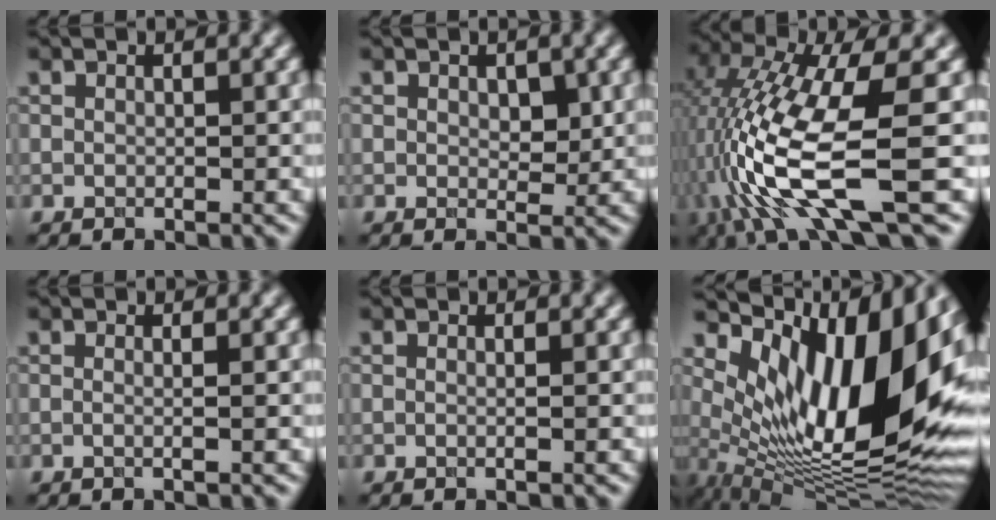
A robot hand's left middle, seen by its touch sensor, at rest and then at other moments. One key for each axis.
{"total": 2.0, "fx": 0.5, "fy": 1.2, "fz": 1.5, "tx": -0.019, "ty": -0.006, "tz": 0.010}
{"total": 11.6, "fx": -3.6, "fy": 2.8, "fz": 10.7, "tx": -0.229, "ty": -0.005, "tz": -0.064}
{"total": 1.6, "fx": 0.3, "fy": 0.8, "fz": 1.4, "tx": -0.004, "ty": -0.005, "tz": -0.021}
{"total": 1.0, "fx": 0.1, "fy": 0.5, "fz": 0.9, "tx": -0.008, "ty": -0.007, "tz": -0.011}
{"total": 16.9, "fx": 4.3, "fy": 7.2, "fz": 14.7, "tx": -0.229, "ty": -0.001, "tz": 0.068}